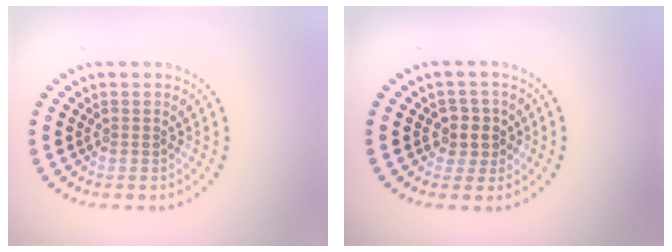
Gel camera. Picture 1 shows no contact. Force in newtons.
{"total": 2.3, "press": 2.0, "slide": 1.0}